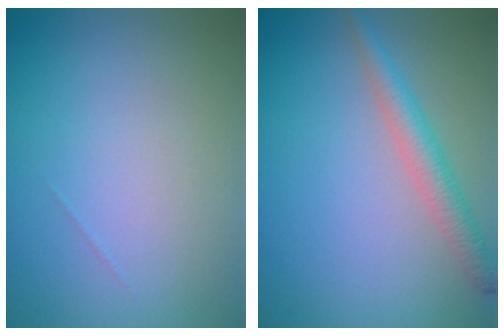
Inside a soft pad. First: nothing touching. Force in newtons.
{"total": 2.9, "press": 2.9, "slide": 0.1}